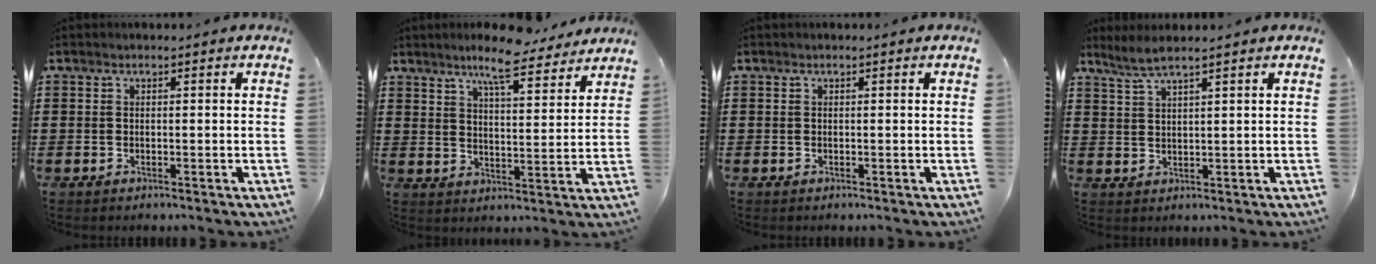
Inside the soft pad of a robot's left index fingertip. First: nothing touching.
{"total": 7.7, "force": [6.5, 0.4, 4.0], "torque": [-0.081, -0.033, 0.110]}
{"total": 0.0}
{"total": 2.9, "force": [2.3, -0.3, 1.7], "torque": [-0.039, 0.001, 0.042]}